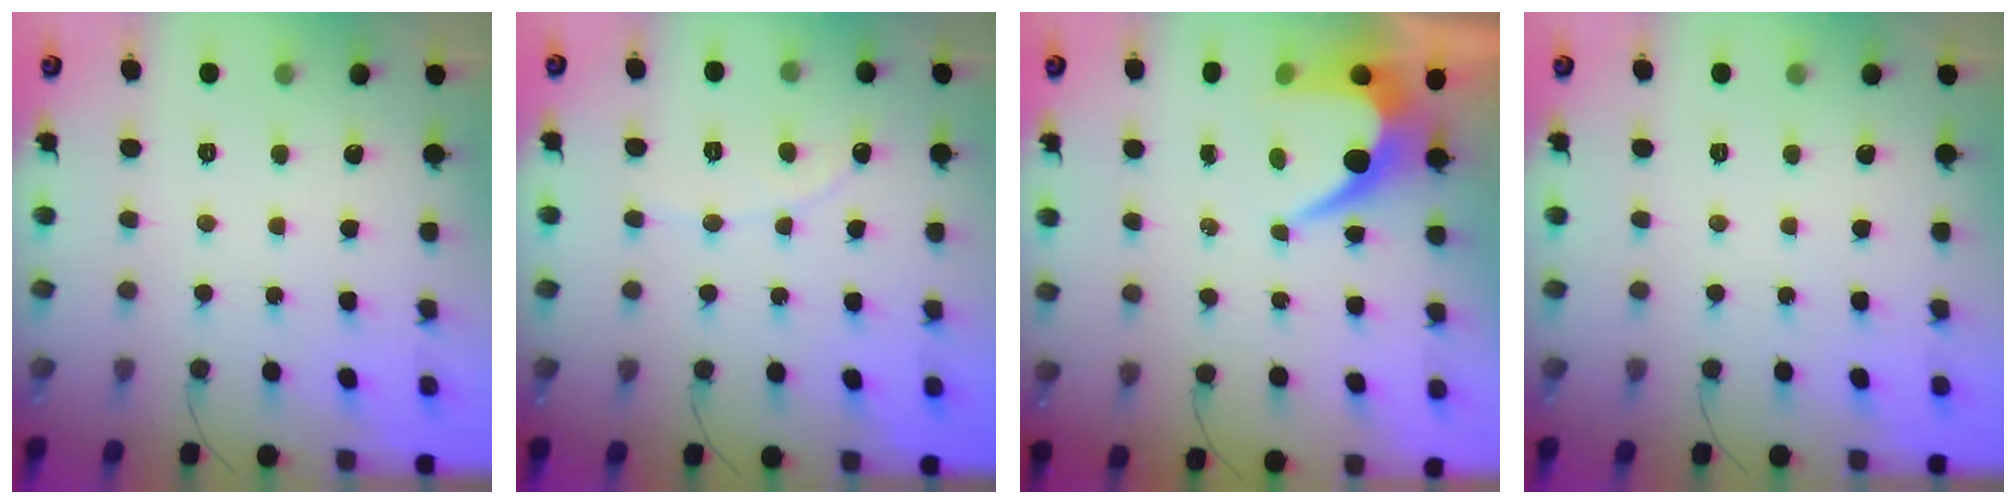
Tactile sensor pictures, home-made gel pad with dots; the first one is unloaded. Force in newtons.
{"total": 1.9, "press": 1.9, "slide": 0.1}
{"total": 7.0, "press": 7.0, "slide": 0.4}
{"total": 0.0}